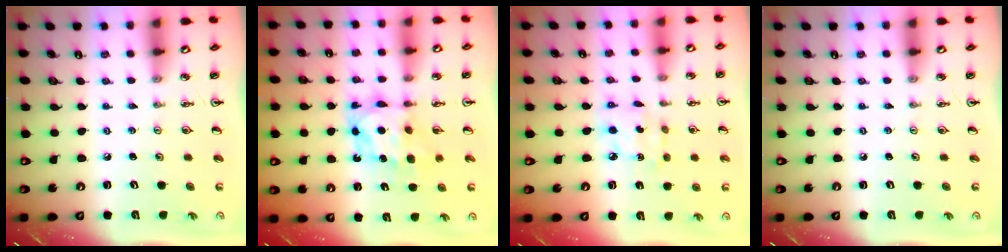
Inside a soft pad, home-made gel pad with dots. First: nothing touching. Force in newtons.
{"total": 6.9, "press": 6.9, "slide": 0.5}
{"total": 6.8, "press": 6.8, "slide": 0.4}
{"total": 0.0}